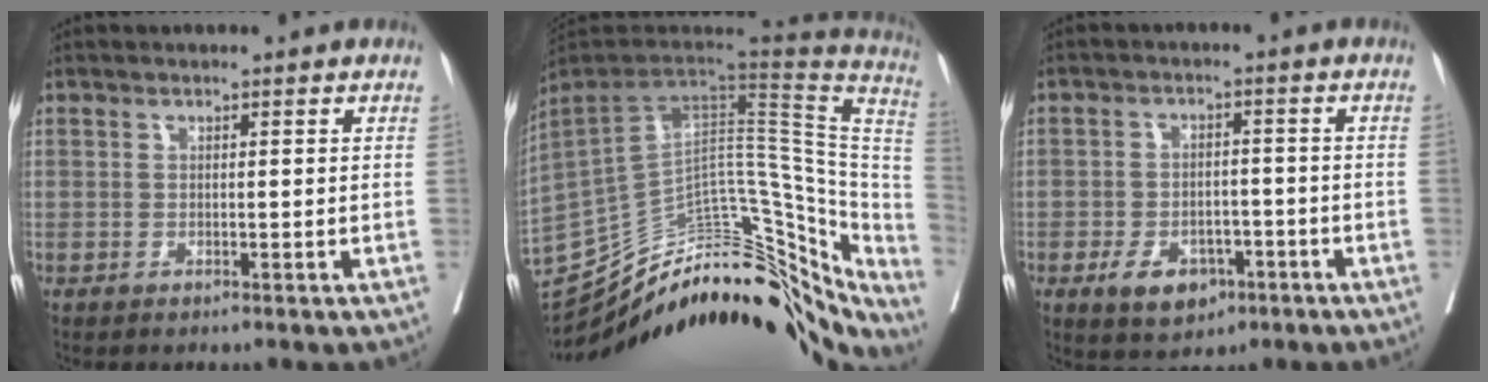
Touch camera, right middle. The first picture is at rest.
{"total": 36.7, "force": [-28.0, 14.5, 18.8], "torque": [-0.217, 0.021, -0.373]}
{"total": 6.9, "force": [-3.6, 4.3, 3.9], "torque": [-0.059, 0.007, -0.050]}